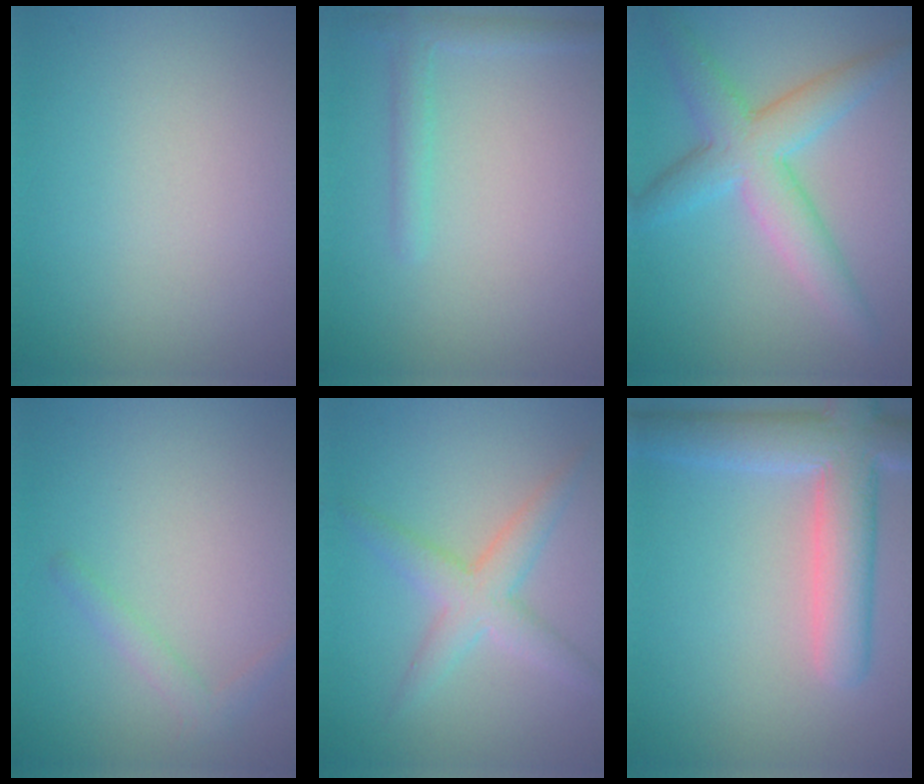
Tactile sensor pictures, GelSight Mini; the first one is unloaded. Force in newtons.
{"total": 1.9, "press": 1.8, "slide": 0.2}
{"total": 5.7, "press": 5.7, "slide": 0.1}
{"total": 1.4, "press": 1.4, "slide": 0.1}
{"total": 3.5, "press": 3.5, "slide": 0.0}
{"total": 7.1, "press": 7.0, "slide": 0.7}